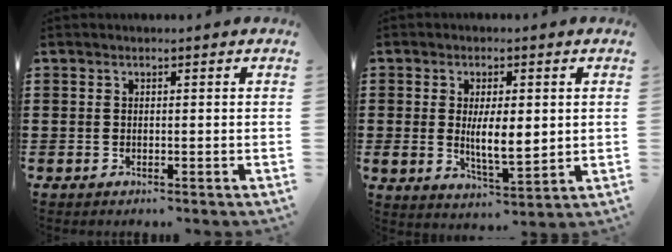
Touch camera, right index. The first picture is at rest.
{"total": 6.3, "force": [0.4, 2.6, 5.8], "torque": [-0.100, 0.003, 0.006]}